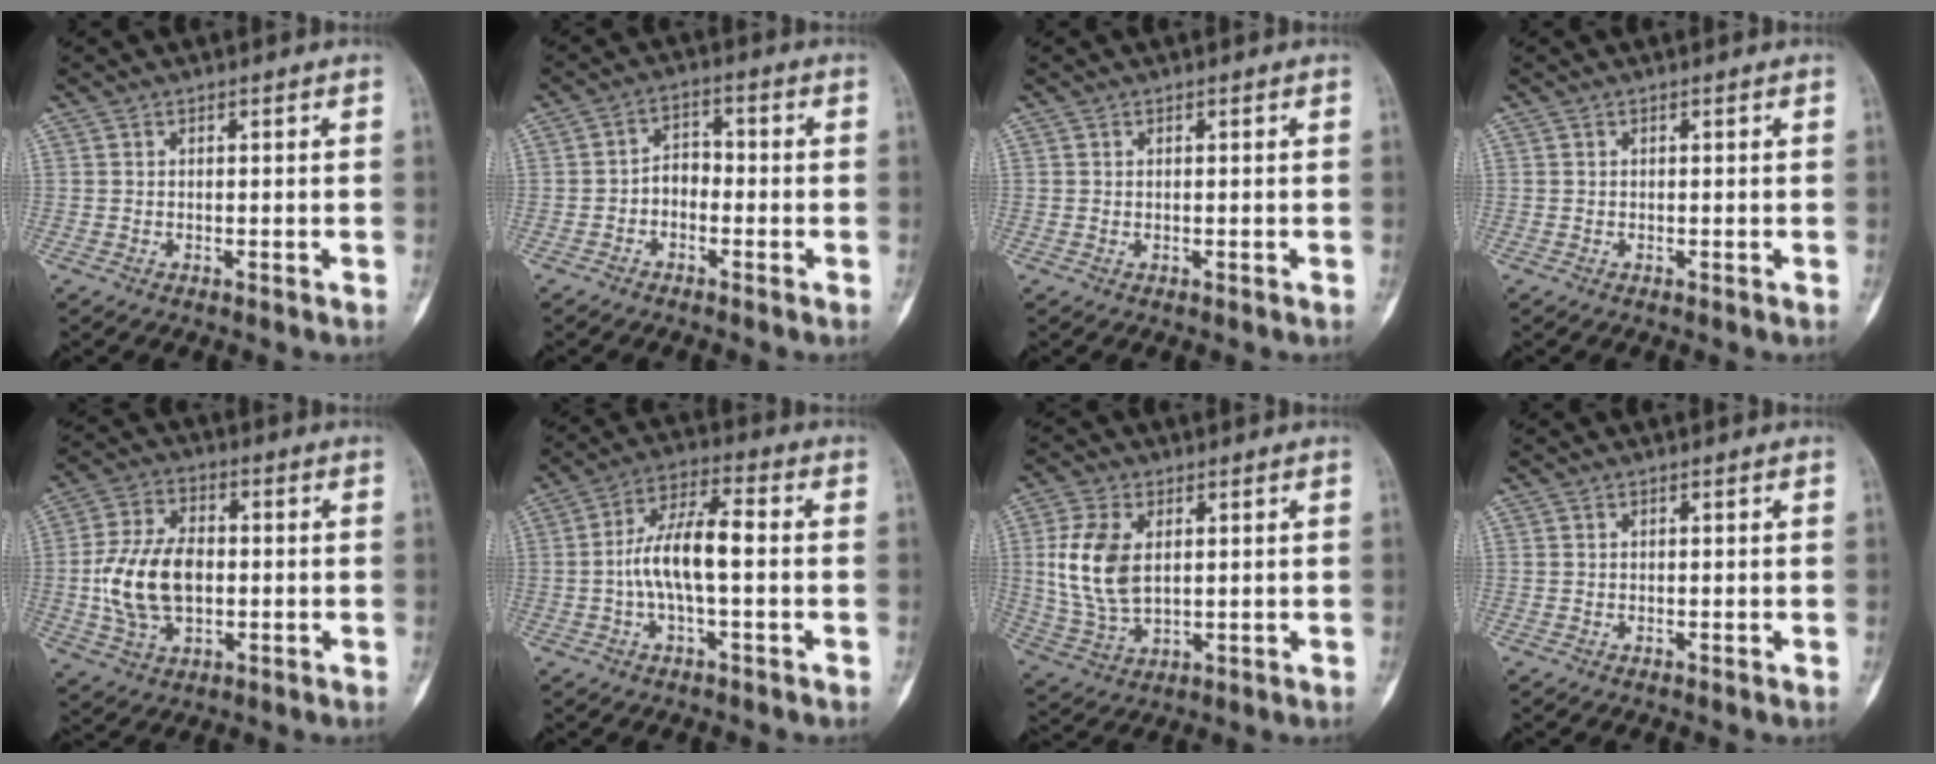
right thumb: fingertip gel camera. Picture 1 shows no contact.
{"total": 4.1, "force": [-1.4, 2.9, 2.5], "torque": [-0.025, 0.026, -0.035]}
{"total": 0.0}
{"total": 0.0}
{"total": 13.9, "force": [-0.9, 8.8, 10.7], "torque": [-0.198, 0.013, -0.012]}
{"total": 10.5, "force": [-0.9, 3.7, 9.8], "torque": [-0.197, 0.034, -0.021]}
{"total": 11.7, "force": [2.1, 7.0, 9.2], "torque": [-0.190, -0.008, 0.048]}
{"total": 0.0}